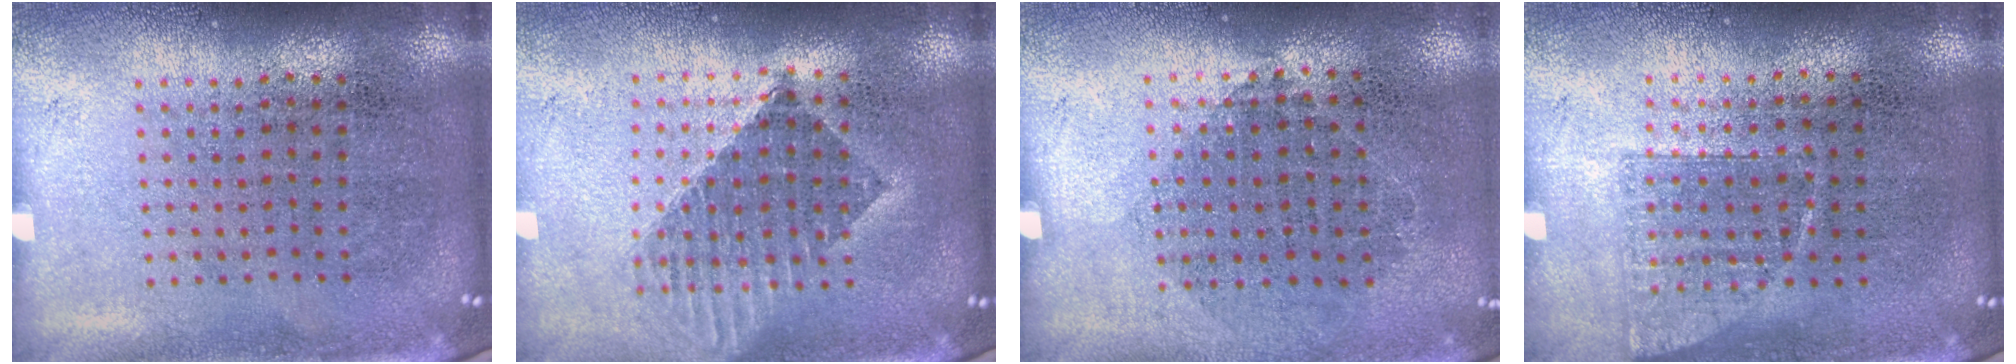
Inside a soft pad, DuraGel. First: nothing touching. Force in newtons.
{"total": 1.6, "press": 1.3, "slide": 0.9}
{"total": 0.8, "press": 0.8, "slide": 0.3}
{"total": 0.7, "press": 0.7, "slide": 0.2}